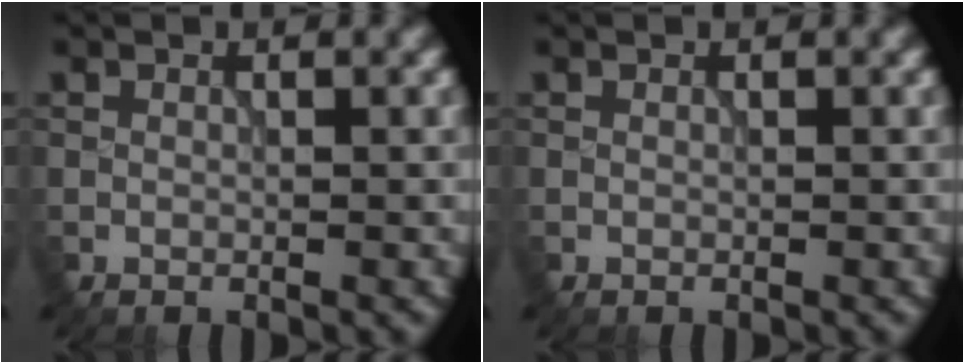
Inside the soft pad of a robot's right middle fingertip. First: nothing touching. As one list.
[{"total": 0.0}]